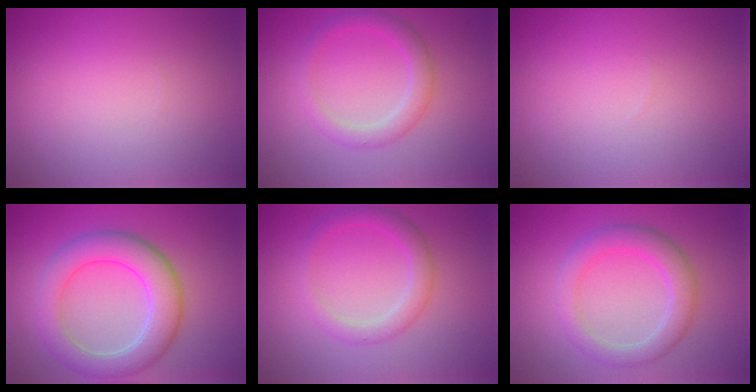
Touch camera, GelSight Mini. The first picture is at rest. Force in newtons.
{"total": 2.6, "press": 2.6, "slide": 0.0}
{"total": 0.0}
{"total": 6.0, "press": 6.0, "slide": 0.2}
{"total": 2.6, "press": 2.6, "slide": 0.0}
{"total": 3.7, "press": 3.7, "slide": 0.1}